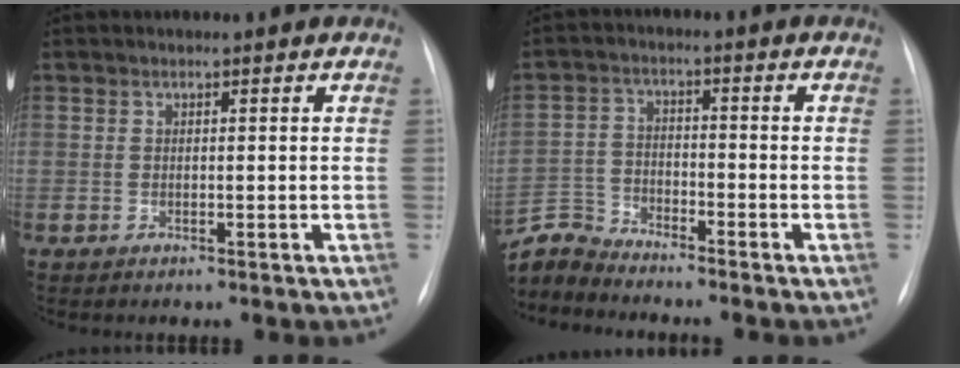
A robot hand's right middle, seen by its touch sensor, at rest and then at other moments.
{"total": 6.8, "force": [-6.8, 0.0, -0.4], "torque": [0.001, 0.006, -0.134]}